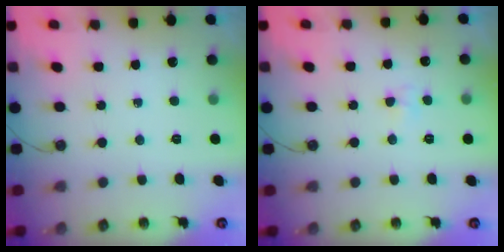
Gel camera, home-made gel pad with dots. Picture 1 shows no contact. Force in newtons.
{"total": 2.9, "press": 2.8, "slide": 0.5}